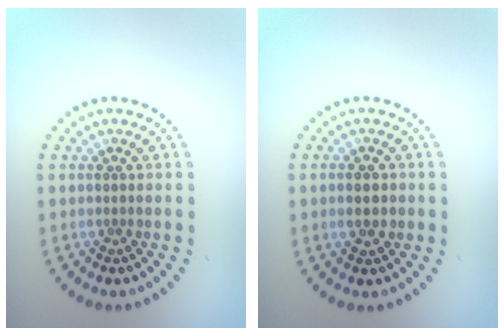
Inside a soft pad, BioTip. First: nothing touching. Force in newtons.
{"total": 2.6, "press": 2.6, "slide": 0.1}